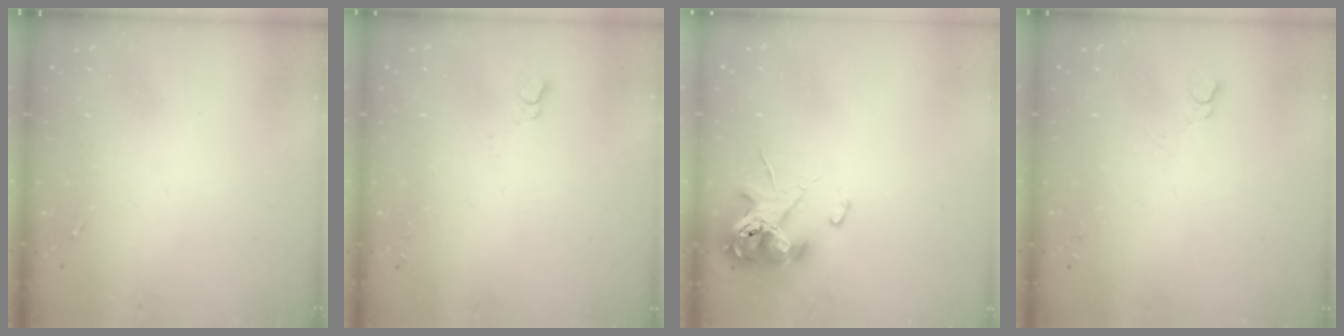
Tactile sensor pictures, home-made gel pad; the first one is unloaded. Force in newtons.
{"total": 2.5, "press": 2.5, "slide": 0.2}
{"total": 11.9, "press": 11.7, "slide": 2.1}
{"total": 3.8, "press": 3.8, "slide": 0.3}